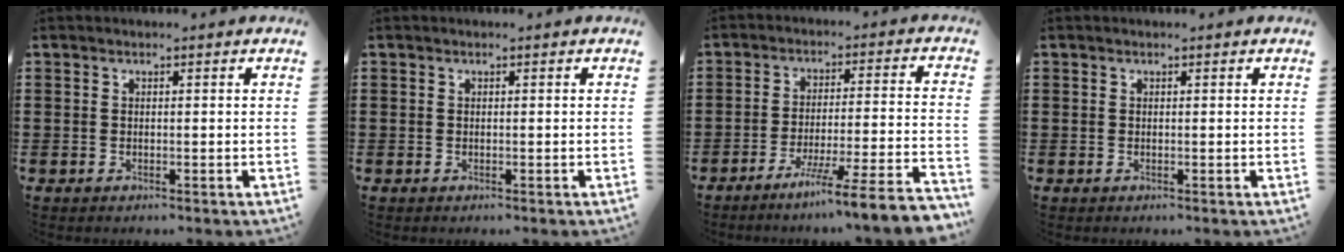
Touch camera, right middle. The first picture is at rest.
{"total": 0.0}
{"total": 7.4, "force": [-6.0, -1.4, 4.1], "torque": [-0.059, -0.020, -0.117]}
{"total": 0.0}